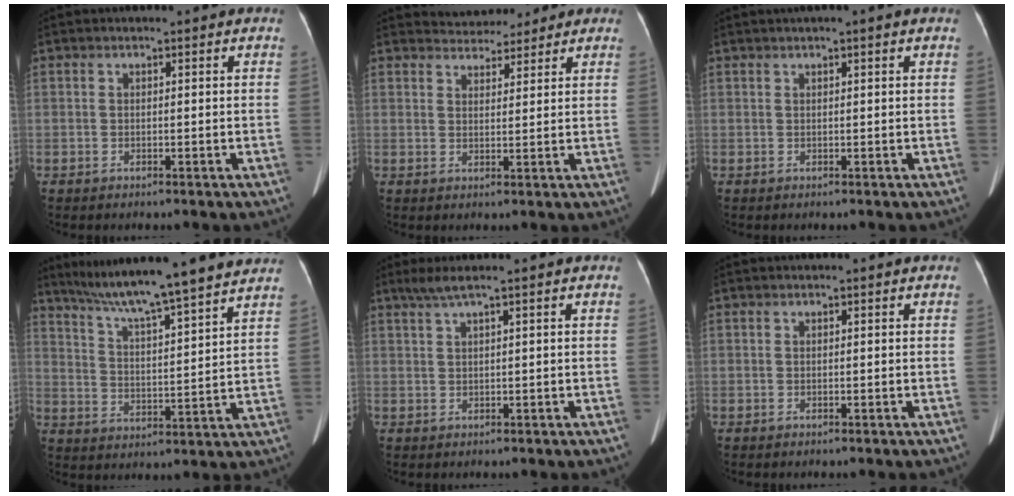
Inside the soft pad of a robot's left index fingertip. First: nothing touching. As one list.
[{"total": 5.9, "force": [5.4, 2.3, 0.9], "torque": [-0.011, 0.017, 0.074]}, {"total": 1.6, "force": [1.0, -0.2, 1.2], "torque": [-0.021, 0.014, 0.018]}, {"total": 18.0, "force": [15.8, -0.7, 8.7], "torque": [-0.144, 0.005, 0.230]}, {"total": 2.3, "force": [1.4, -0.4, 1.8], "torque": [-0.051, 0.016, 0.037]}, {"total": 0.0}]